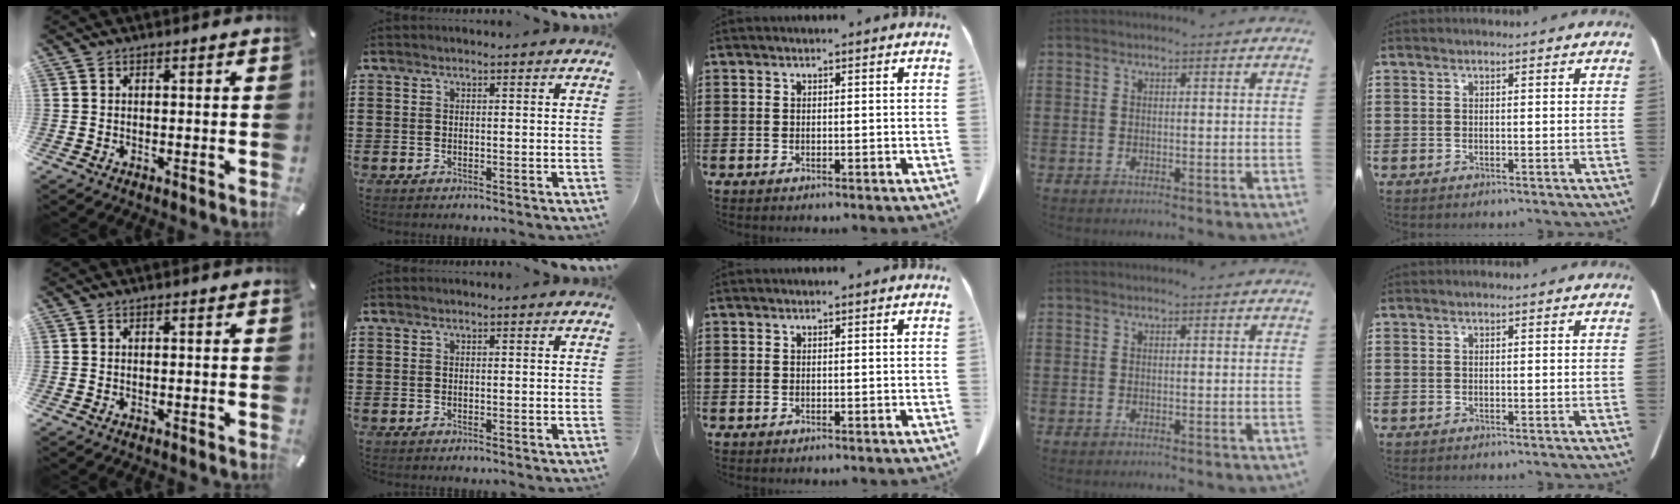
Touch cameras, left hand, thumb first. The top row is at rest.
{}